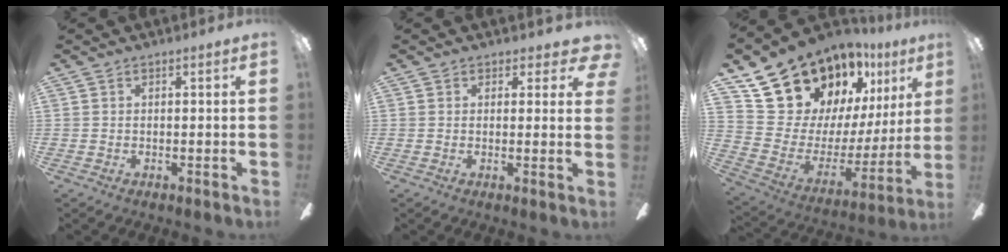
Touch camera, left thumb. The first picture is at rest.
{"total": 2.6, "force": [1.5, 1.6, 1.4], "torque": [-0.004, -0.008, 0.025]}
{"total": 21.4, "force": [17.9, 10.1, 5.9], "torque": [-0.113, -0.133, 0.348]}